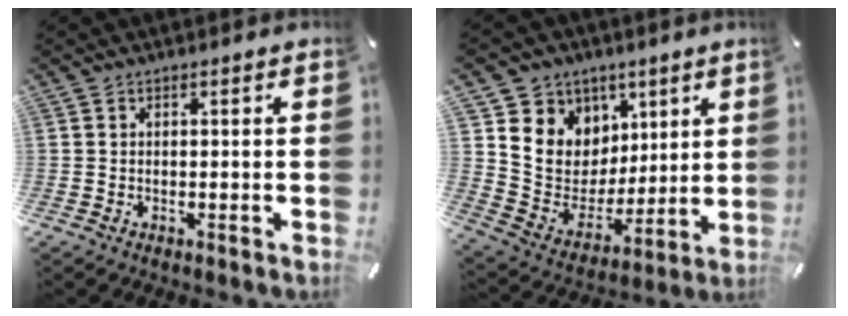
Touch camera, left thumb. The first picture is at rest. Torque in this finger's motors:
{"motor_torque": [1.92, 1.77, 0.74, 0.05, 0.08]}